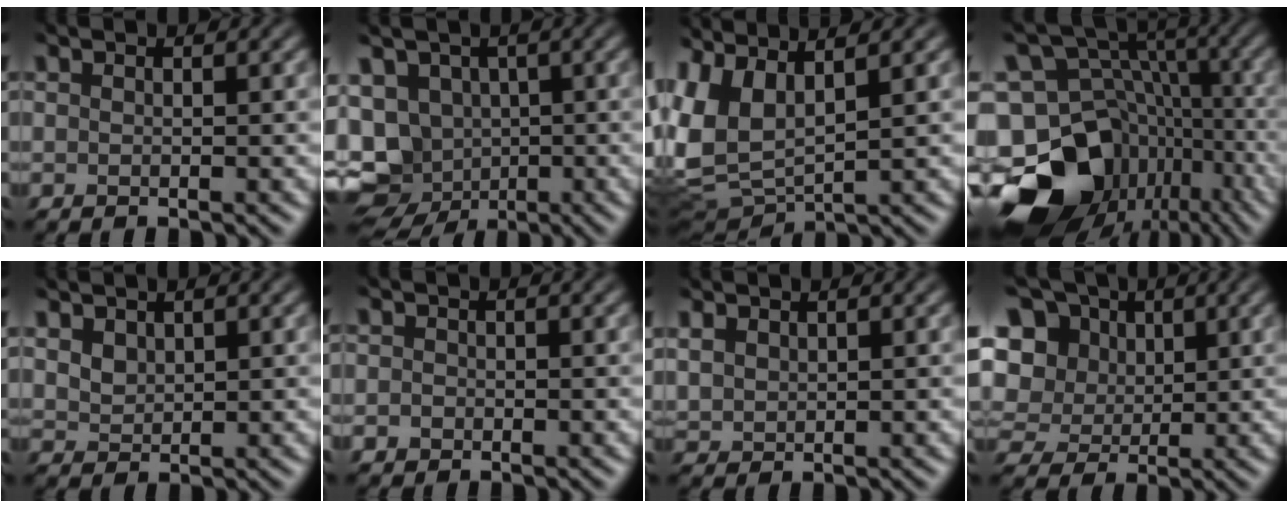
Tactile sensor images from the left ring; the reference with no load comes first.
{"total": 10.2, "force": [-3.2, 8.4, 4.8], "torque": [-0.093, -0.015, -0.044]}
{"total": 7.0, "force": [1.2, 3.9, 5.7], "torque": [-0.156, -0.001, 0.037]}
{"total": 17.6, "force": [-10.1, 13.1, 5.9], "torque": [-0.128, -0.023, -0.143]}
{"total": 1.8, "force": [1.0, 1.3, 0.9], "torque": [-0.029, 0.003, 0.029]}
{"total": 1.1, "force": [-1.0, 0.3, -0.5], "torque": [0.003, -0.001, -0.010]}
{"total": 1.1, "force": [0.8, 0.6, 0.4], "torque": [-0.017, 0.005, 0.029]}
{"total": 12.0, "force": [4.1, 9.6, 5.9], "torque": [-0.130, 0.037, 0.064]}